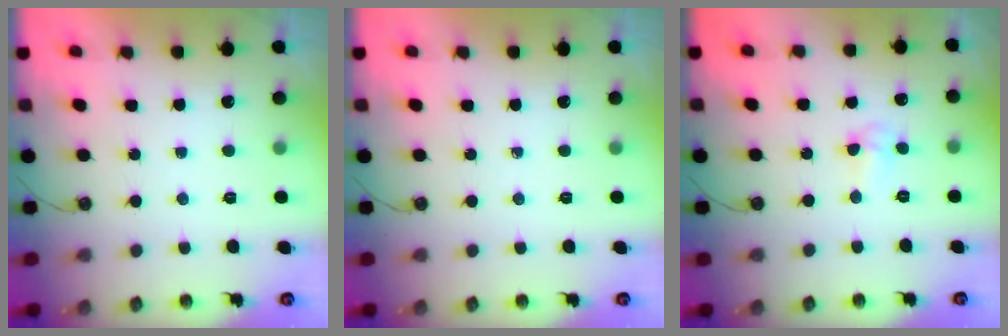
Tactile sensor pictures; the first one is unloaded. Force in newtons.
{"total": 0.0}
{"total": 3.6, "press": 2.6, "slide": 2.5}